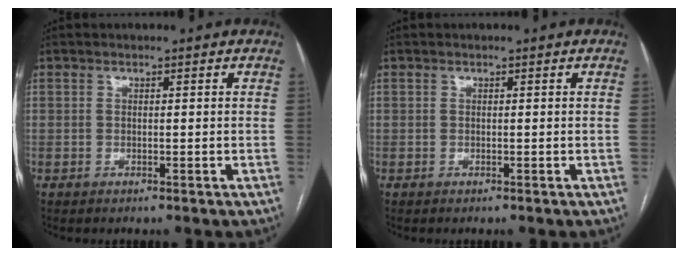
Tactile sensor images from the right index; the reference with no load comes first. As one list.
[{"total": 0.0}]